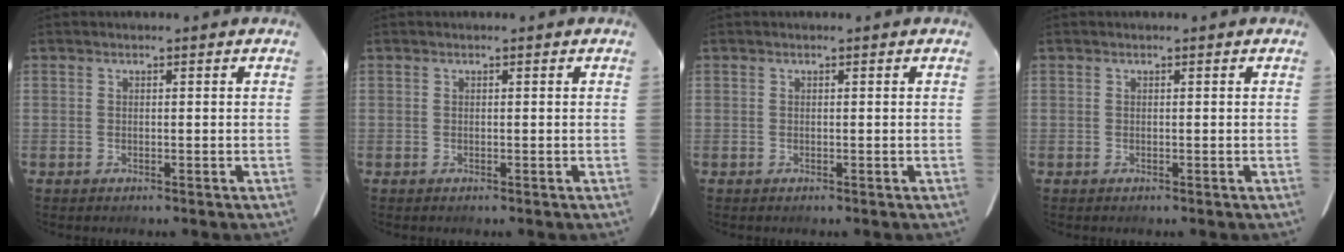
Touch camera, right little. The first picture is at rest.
{"total": 0.0}
{"total": 0.0}
{"total": 0.0}